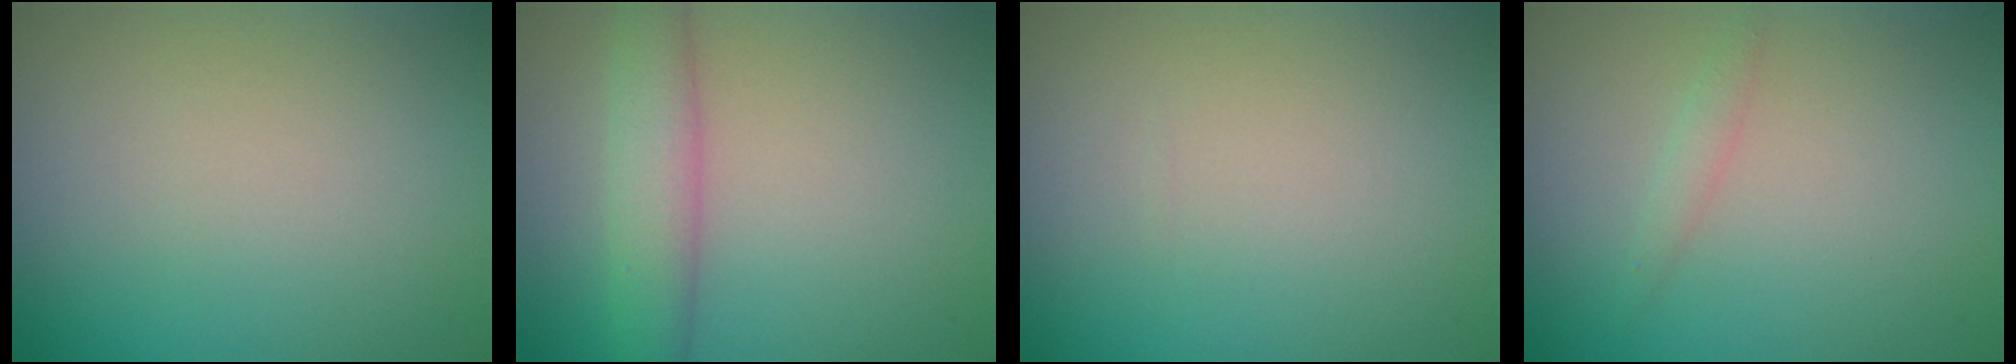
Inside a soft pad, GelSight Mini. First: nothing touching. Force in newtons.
{"total": 3.8, "press": 3.8, "slide": 0.1}
{"total": 0.0}
{"total": 1.0, "press": 1.0, "slide": 0.0}